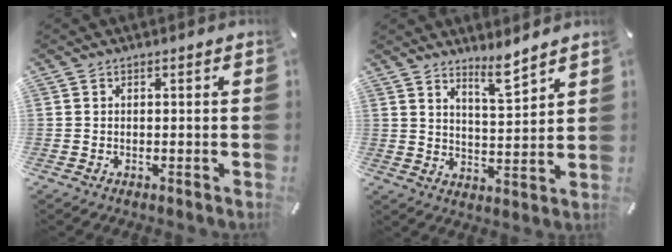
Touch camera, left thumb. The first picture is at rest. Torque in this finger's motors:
{"motor_torque": [0.47, -0.45, -0.01, -0.22, 0.03]}